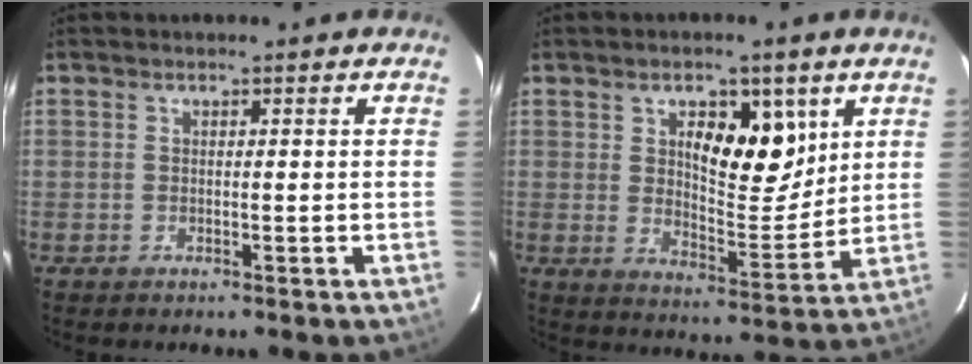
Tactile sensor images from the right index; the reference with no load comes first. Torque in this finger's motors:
{"motor_torque": [0.33, 0.13, 0.26, 0.09]}